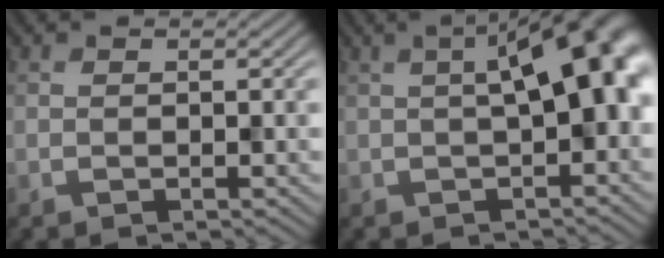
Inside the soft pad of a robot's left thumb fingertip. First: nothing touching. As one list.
[{"total": 8.1, "force": [0.3, 2.4, 7.8], "torque": [-0.106, 0.014, 0.006]}]